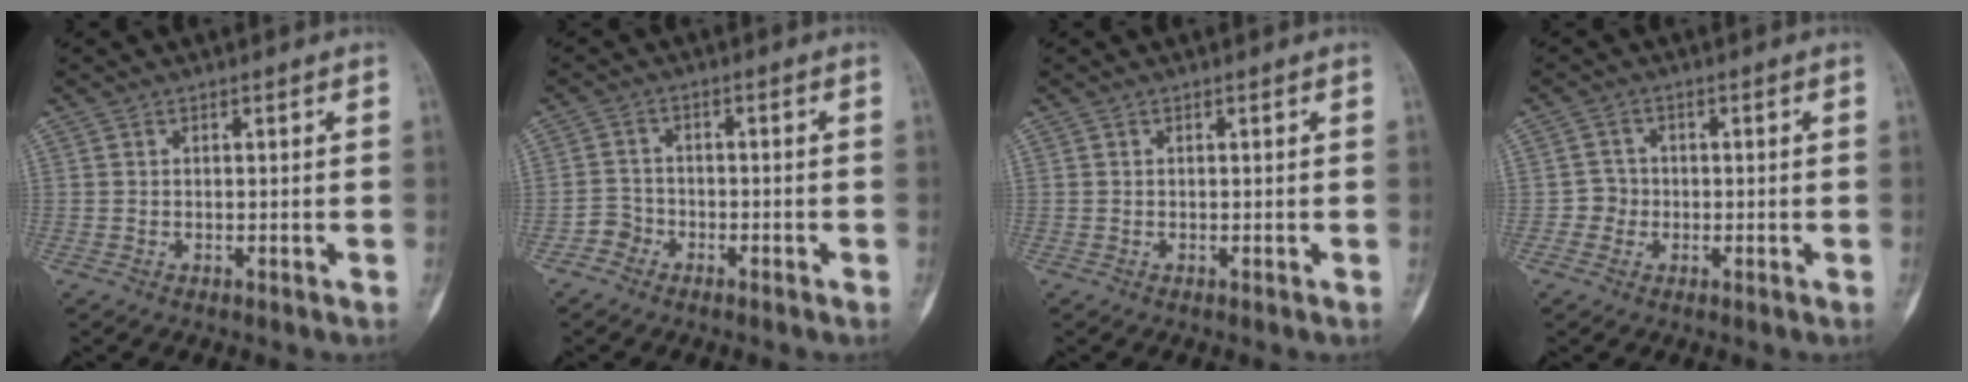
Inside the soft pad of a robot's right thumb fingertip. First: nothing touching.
{"total": 3.1, "force": [-2.0, 2.3, 0.2], "torque": [0.009, 0.017, -0.047]}
{"total": 0.0}
{"total": 2.9, "force": [-0.7, 2.8, 0.2], "torque": [0.020, 0.011, -0.020]}